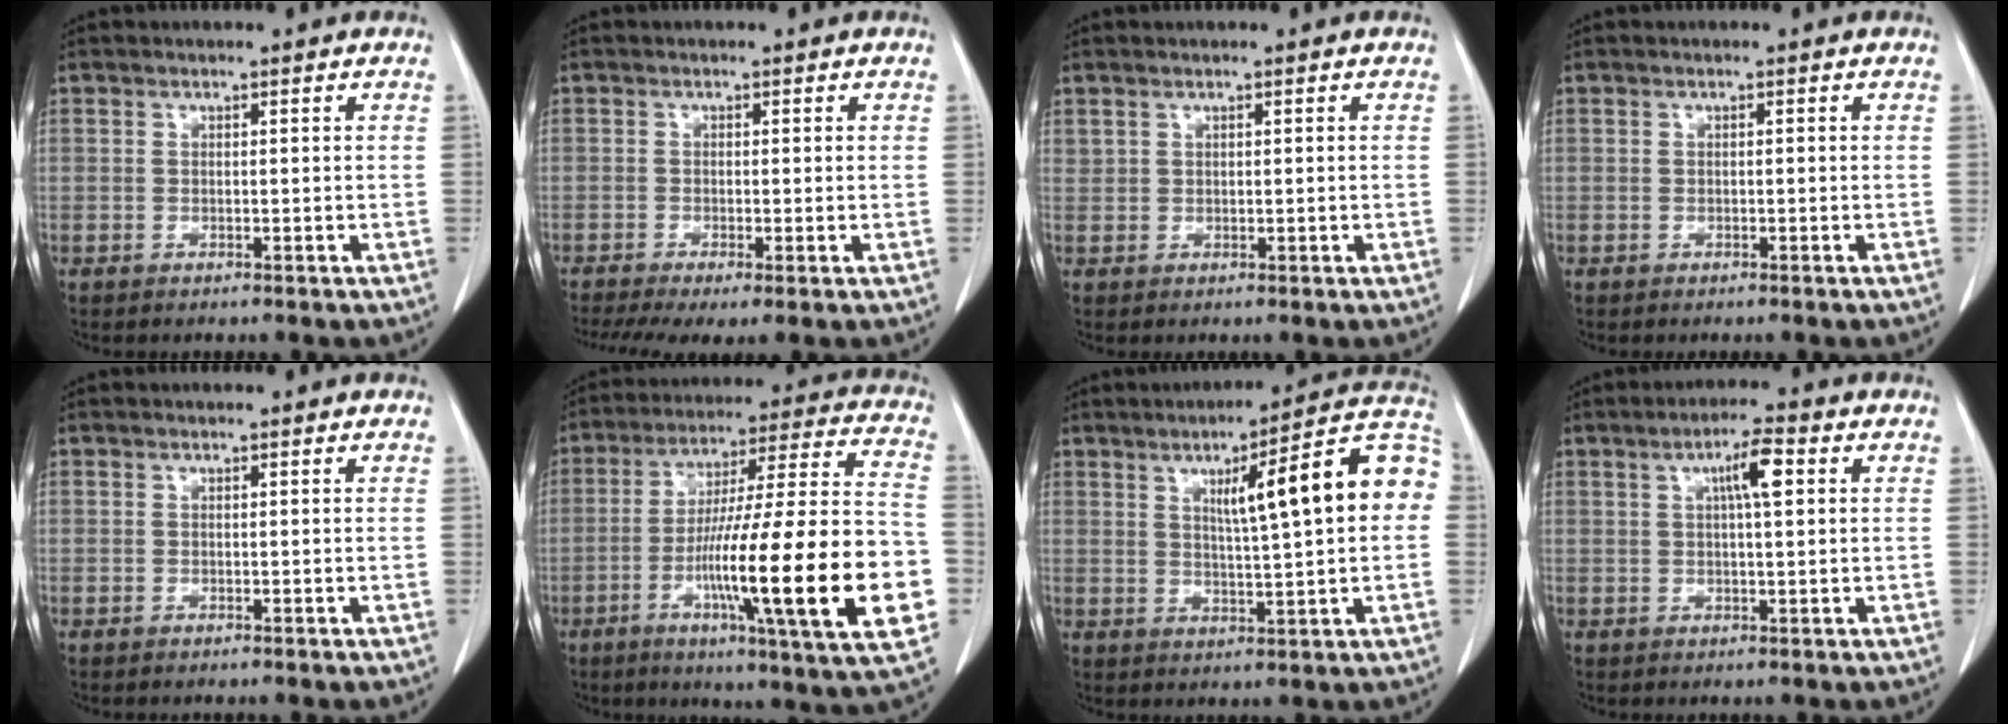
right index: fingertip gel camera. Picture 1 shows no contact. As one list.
[{"total": 6.8, "force": [-4.2, 1.8, 5.1], "torque": [-0.094, -0.015, -0.073]}, {"total": 0.8, "force": [0.6, 0.4, 0.3], "torque": [-0.003, 0.003, 0.016]}, {"total": 0.0}, {"total": 0.0}, {"total": 27.3, "force": [-6.9, 1.2, 26.4], "torque": [-0.369, -0.011, -0.112]}, {"total": 14.8, "force": [3.0, 1.4, 14.5], "torque": [-0.197, 0.031, 0.037]}, {"total": 5.1, "force": [1.6, 0.6, 4.8], "torque": [-0.084, 0.007, 0.026]}]